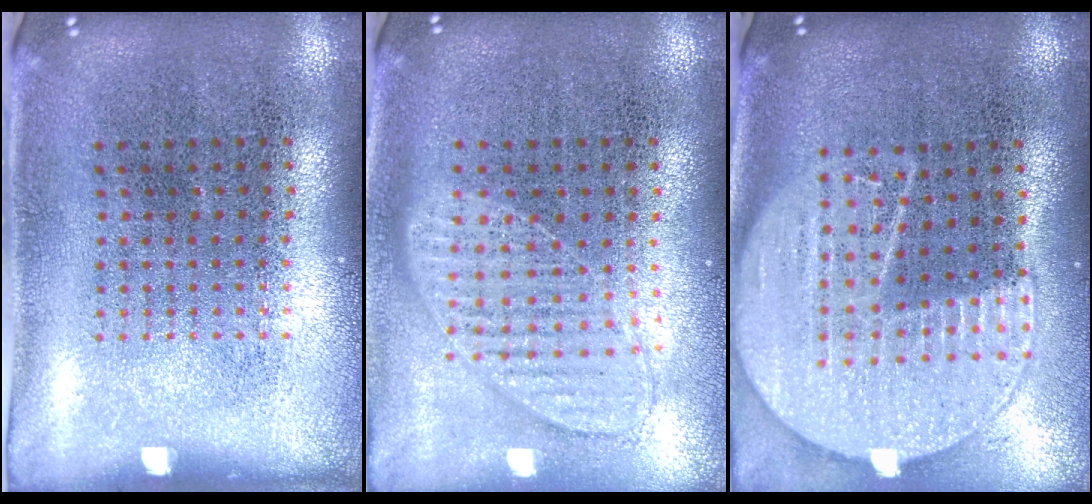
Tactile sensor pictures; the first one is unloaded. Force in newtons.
{"total": 0.9, "press": 0.9, "slide": 0.1}
{"total": 2.1, "press": 1.8, "slide": 1.0}